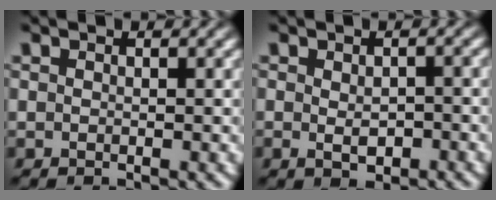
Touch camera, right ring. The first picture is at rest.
{"total": 2.0, "force": [-0.8, 1.1, 1.4], "torque": [-0.030, -0.014, -0.005]}